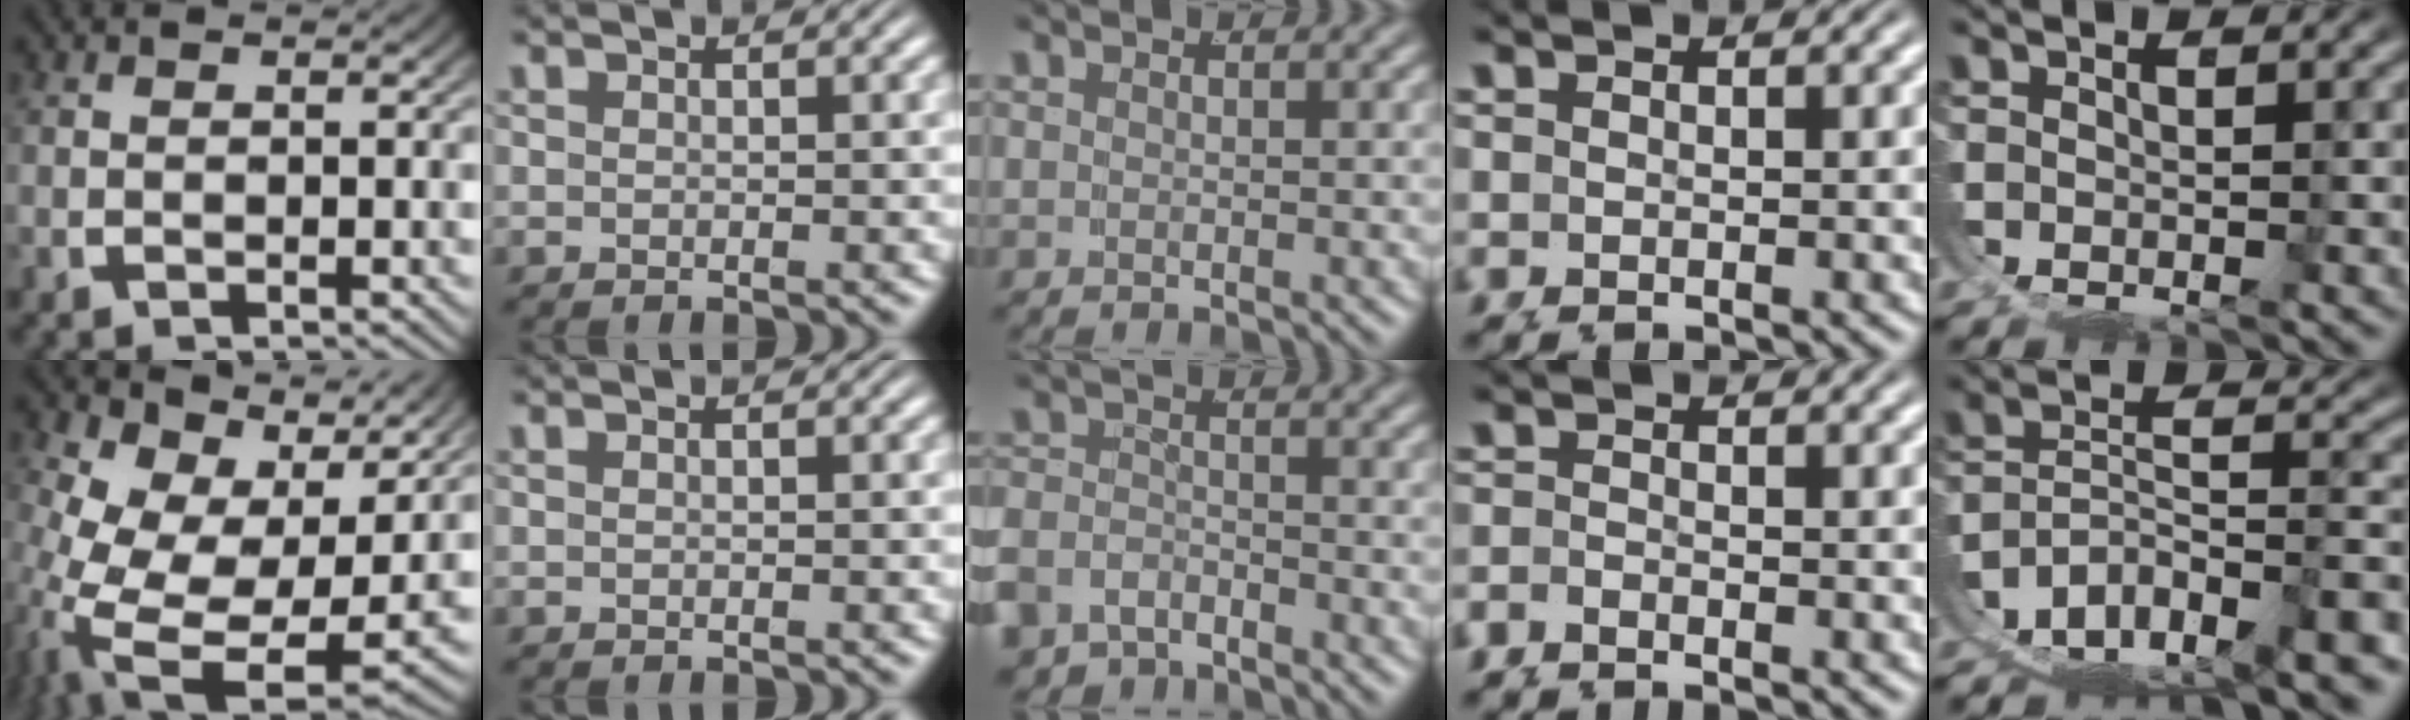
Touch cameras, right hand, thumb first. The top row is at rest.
{"thumb": {"total": 13.6, "force": [-0.1, 8.3, 10.8], "torque": [-0.255, -0.073, 0.037]}, "middle": {"total": 4.9, "force": [-3.5, 3.2, 1.2], "torque": [-0.042, -0.026, -0.056]}, "ring": {"total": 0.9, "force": [-0.9, -0.1, 0.0], "torque": [0.006, 0.002, -0.020]}, "little": {"total": 13.8, "force": [-7.8, 10.3, 4.9], "torque": [-0.121, -0.057, -0.120]}}